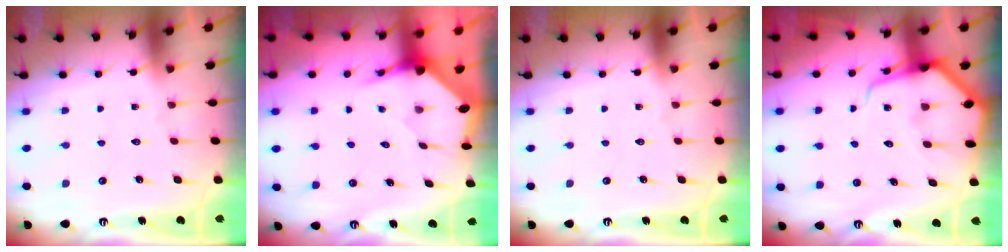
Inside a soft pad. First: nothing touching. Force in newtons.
{"total": 3.6, "press": 3.6, "slide": 0.4}
{"total": 0.0}
{"total": 7.2, "press": 7.2, "slide": 0.8}